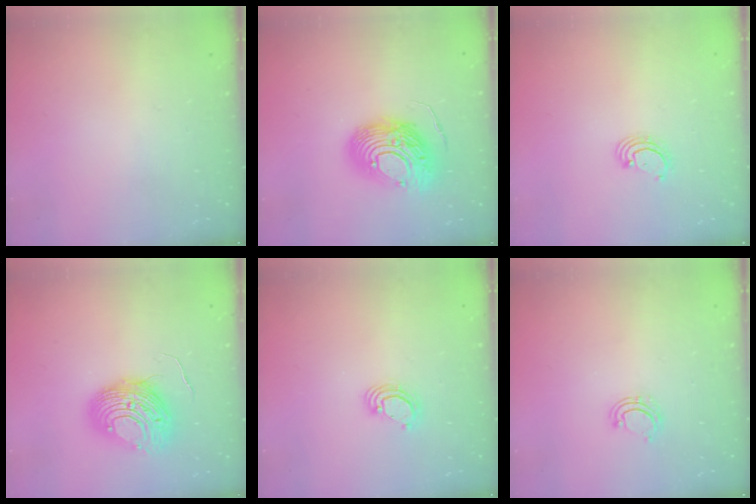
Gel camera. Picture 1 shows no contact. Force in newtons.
{"total": 16.1, "press": 16.1, "slide": 1.4}
{"total": 2.6, "press": 2.6, "slide": 0.3}
{"total": 11.8, "press": 11.7, "slide": 1.2}
{"total": 4.1, "press": 4.1, "slide": 0.3}
{"total": 6.0, "press": 5.8, "slide": 1.6}